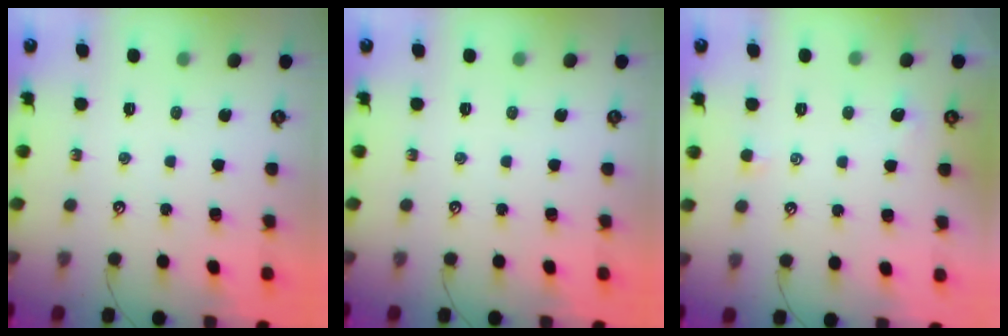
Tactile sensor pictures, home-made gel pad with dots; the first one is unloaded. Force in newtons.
{"total": 0.0}
{"total": 2.2, "press": 2.1, "slide": 0.3}